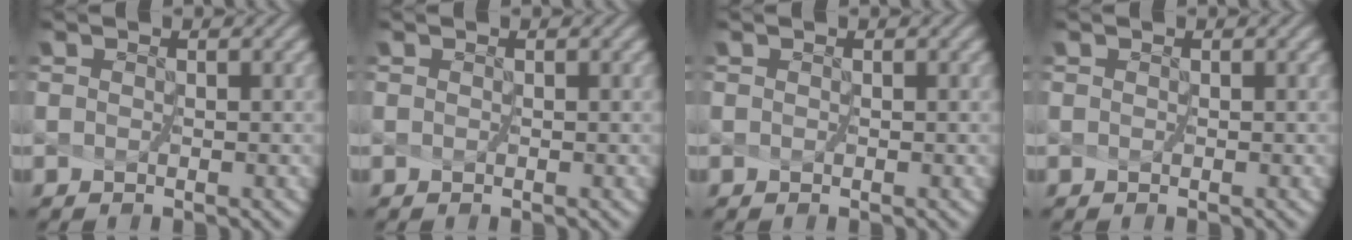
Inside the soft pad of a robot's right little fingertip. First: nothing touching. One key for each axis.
{"total": 0.0}
{"total": 0.0}
{"total": 0.0}